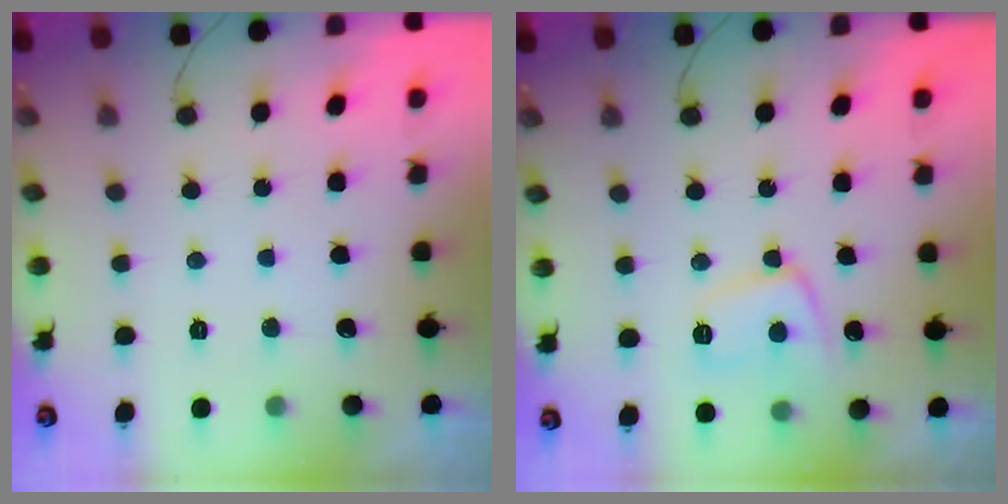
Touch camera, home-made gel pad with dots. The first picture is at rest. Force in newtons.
{"total": 9.7, "press": 9.7, "slide": 0.7}